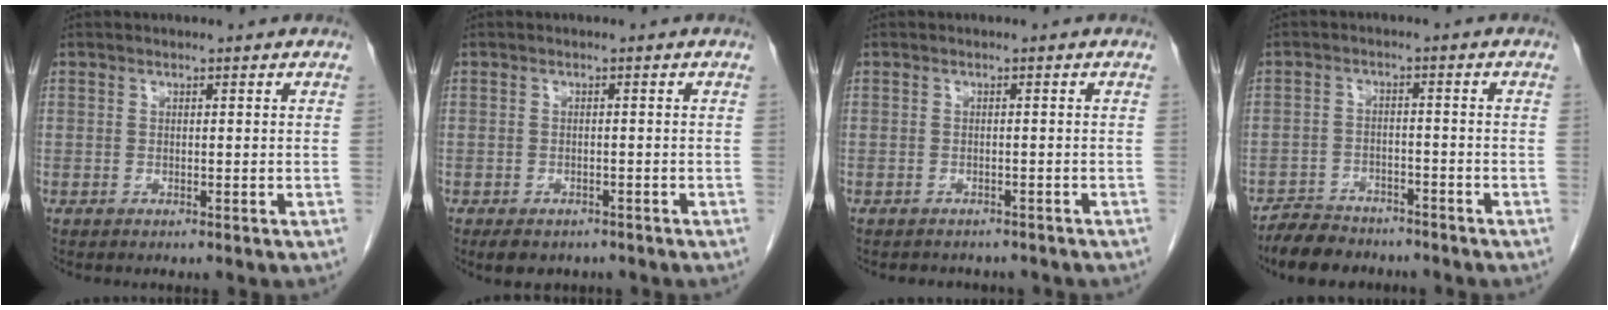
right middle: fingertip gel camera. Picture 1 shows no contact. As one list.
[{"total": 5.0, "force": [-3.9, 2.6, 1.9], "torque": [-0.025, -0.002, -0.049]}, {"total": 4.7, "force": [-4.1, 2.0, 1.0], "torque": [-0.011, 0.003, -0.045]}, {"total": 6.9, "force": [-6.1, 2.7, 1.8], "torque": [-0.033, -0.008, -0.102]}]